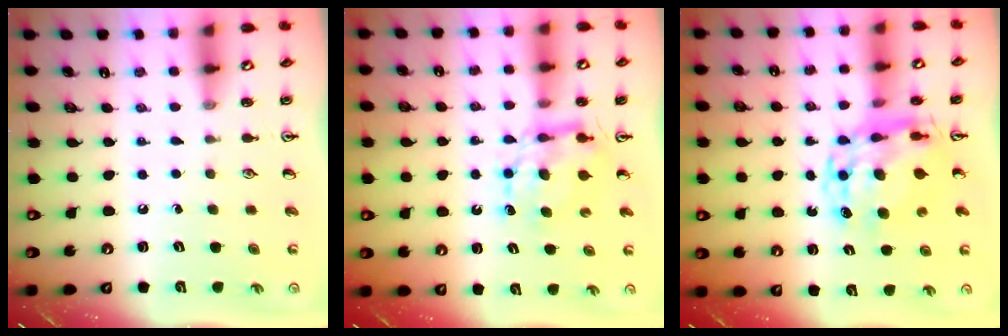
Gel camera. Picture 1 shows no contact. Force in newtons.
{"total": 7.2, "press": 7.2, "slide": 0.3}
{"total": 11.7, "press": 11.6, "slide": 1.3}